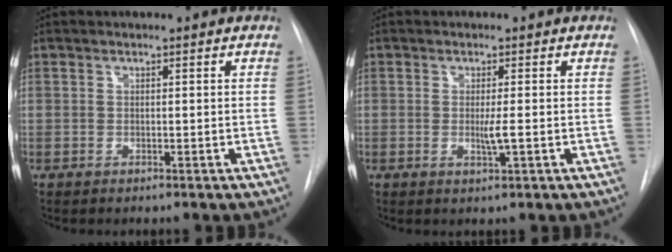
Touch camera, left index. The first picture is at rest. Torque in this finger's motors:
{"motor_torque": [0.34, -0.25, 0.06, 0.04]}